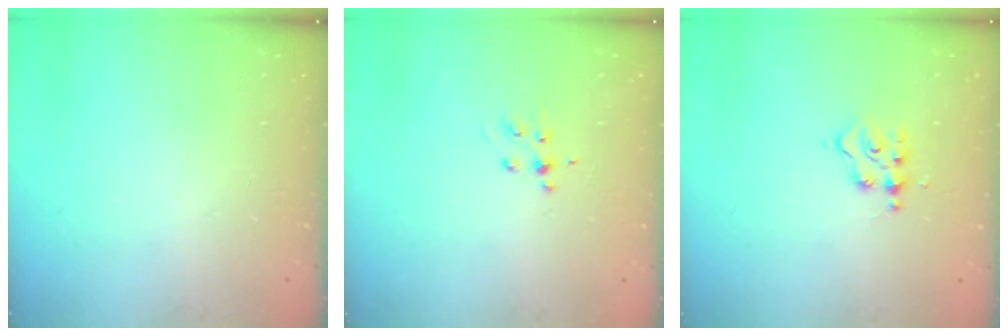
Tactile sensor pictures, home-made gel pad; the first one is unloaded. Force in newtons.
{"total": 5.1, "press": 4.9, "slide": 1.2}
{"total": 3.3, "press": 3.3, "slide": 0.2}